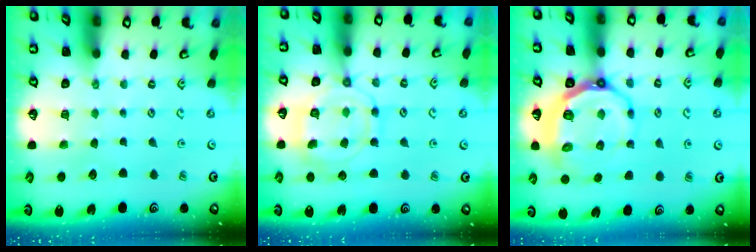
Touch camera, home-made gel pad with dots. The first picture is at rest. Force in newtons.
{"total": 12.5, "press": 12.4, "slide": 1.3}
{"total": 10.0, "press": 9.2, "slide": 3.8}